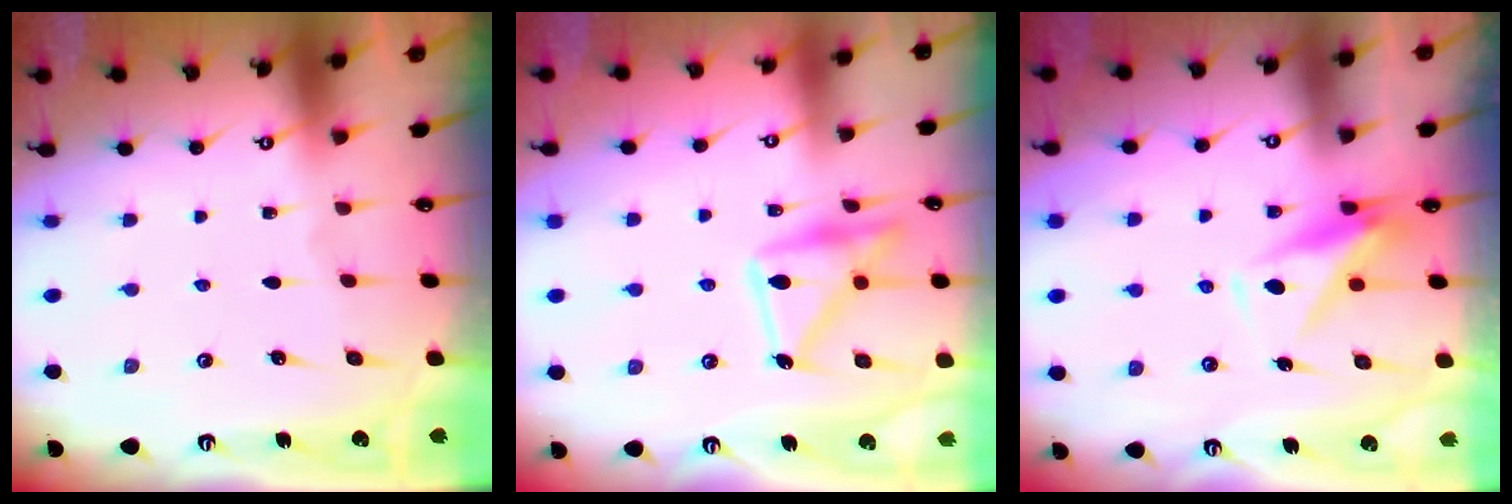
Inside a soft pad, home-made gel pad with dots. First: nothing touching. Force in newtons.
{"total": 16.6, "press": 16.6, "slide": 0.9}
{"total": 8.1, "press": 8.0, "slide": 1.2}